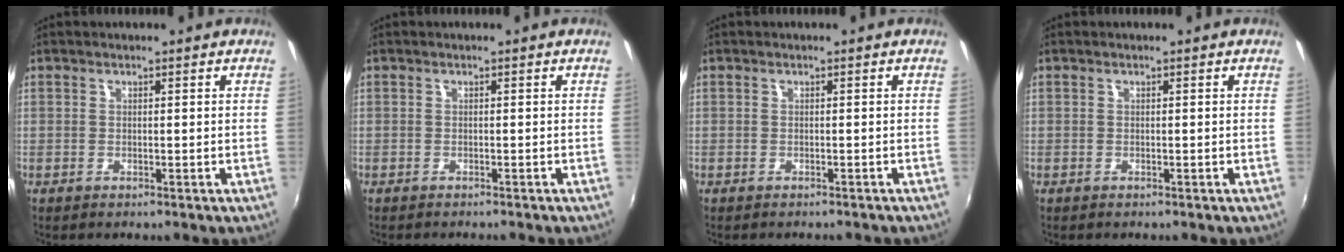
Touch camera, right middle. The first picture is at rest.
{"total": 0.7, "force": [-0.7, 0.0, 0.2], "torque": [-0.002, -0.004, -0.012]}
{"total": 1.7, "force": [-1.5, 0.5, 0.5], "torque": [-0.013, -0.009, -0.020]}
{"total": 0.0}